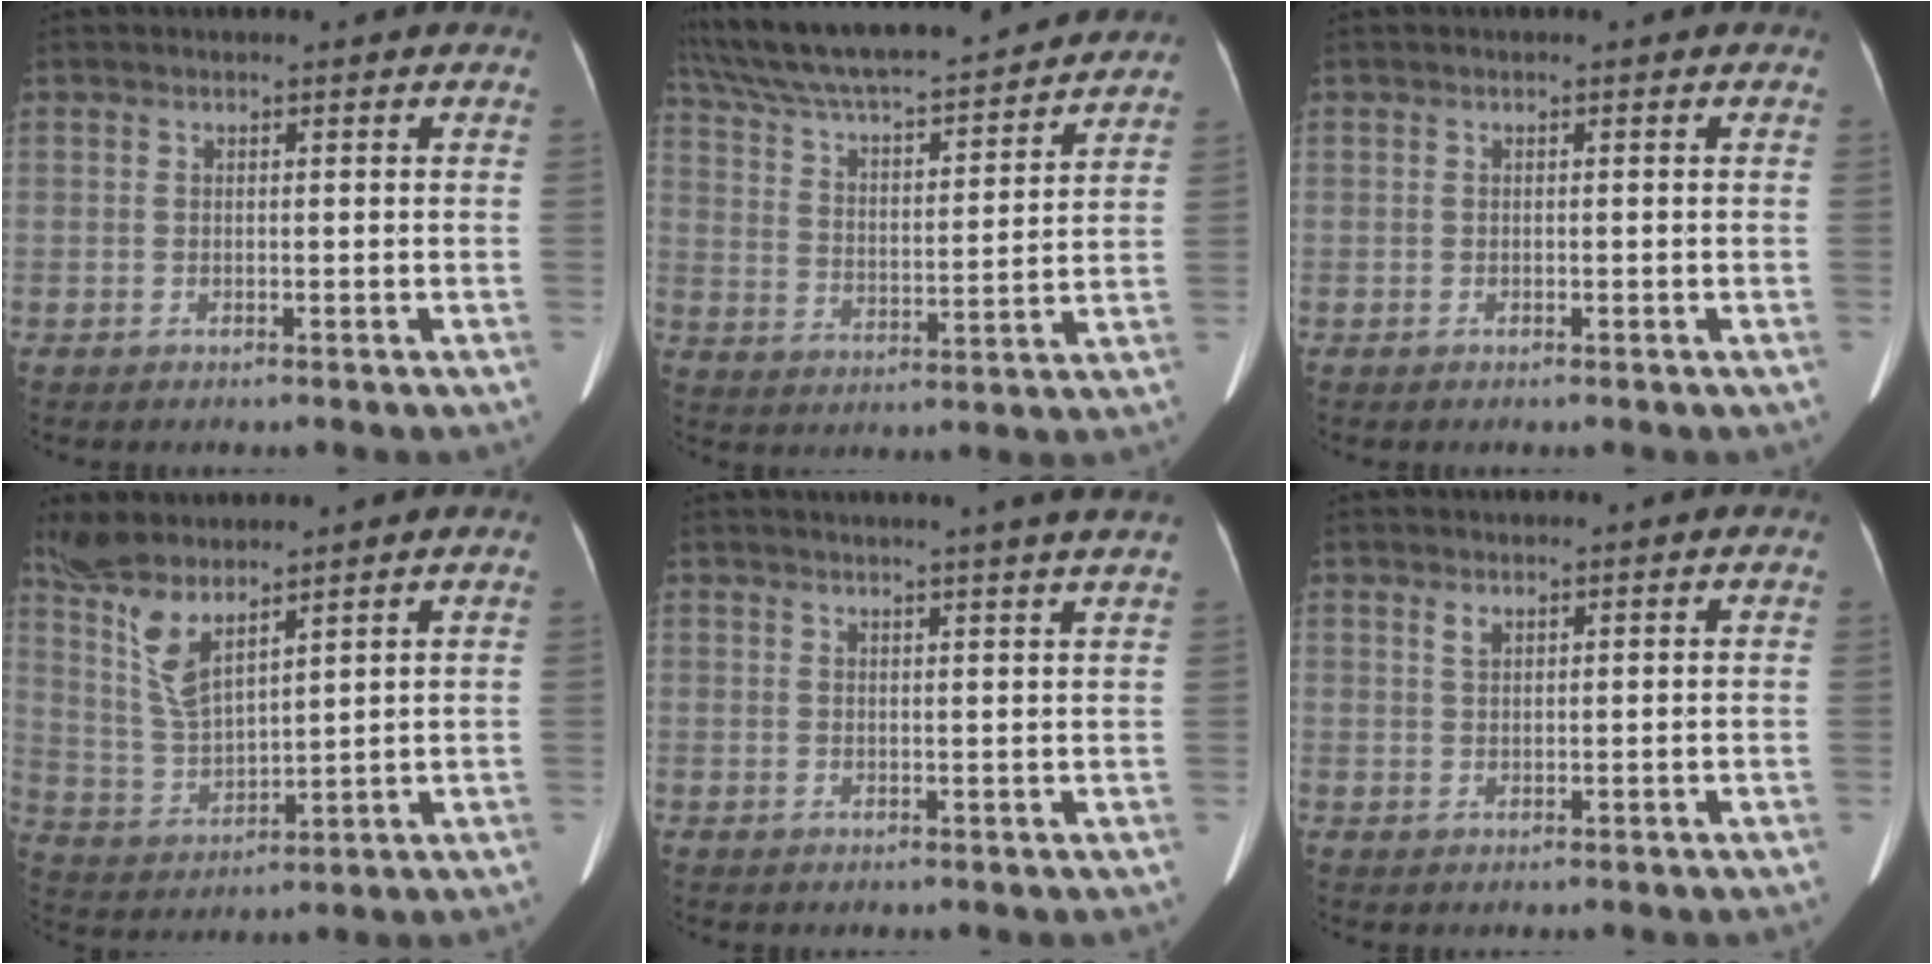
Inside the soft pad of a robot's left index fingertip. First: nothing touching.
{"total": 23.2, "force": [21.0, 2.8, 9.5], "torque": [-0.169, 0.002, 0.315]}
{"total": 0.5, "force": [-0.5, 0.0, 0.0], "torque": [0.002, -0.005, -0.004]}
{"total": 9.2, "force": [7.1, 2.0, 5.5], "torque": [-0.123, 0.000, 0.154]}
{"total": 7.8, "force": [6.8, -1.5, 3.3], "torque": [-0.034, -0.012, 0.065]}
{"total": 1.0, "force": [0.6, 0.4, 0.6], "torque": [-0.015, -0.001, 0.021]}